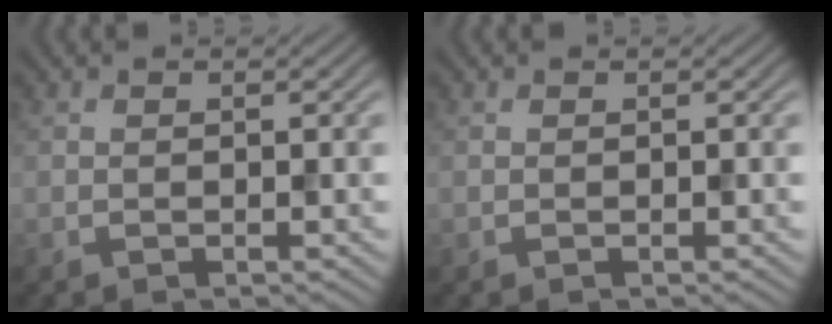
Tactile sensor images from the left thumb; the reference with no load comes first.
{"total": 0.0}